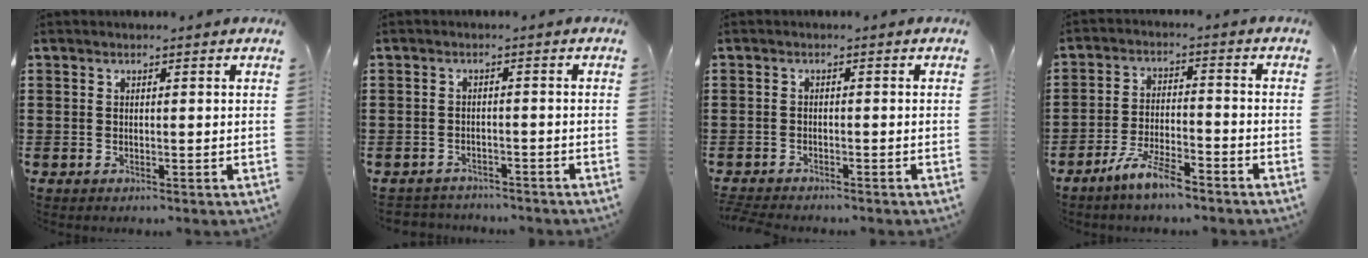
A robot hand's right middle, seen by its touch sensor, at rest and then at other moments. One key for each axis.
{"total": 2.3, "fx": -2.2, "fy": 0.4, "fz": -0.2, "tx": -0.004, "ty": -0.001, "tz": -0.050}
{"total": 1.4, "fx": -1.4, "fy": 0.1, "fz": 0.1, "tx": -0.005, "ty": 0.001, "tz": -0.030}
{"total": 6.6, "fx": -5.4, "fy": 1.0, "fz": 3.6, "tx": -0.077, "ty": 0.000, "tz": -0.104}